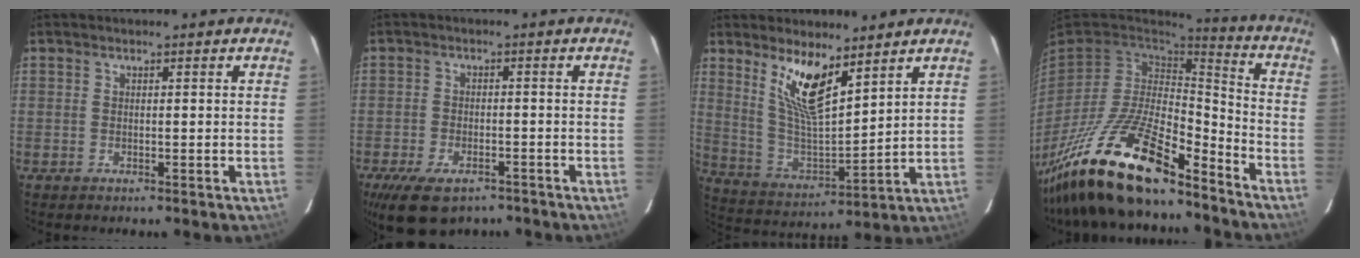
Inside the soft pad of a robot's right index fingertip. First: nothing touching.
{"total": 10.9, "force": [-7.4, 5.4, 6.0], "torque": [-0.135, -0.018, -0.121]}
{"total": 11.7, "force": [7.4, 3.3, 8.5], "torque": [-0.165, -0.007, 0.153]}
{"total": 23.9, "force": [-17.4, 6.8, 14.8], "torque": [-0.301, -0.037, -0.312]}